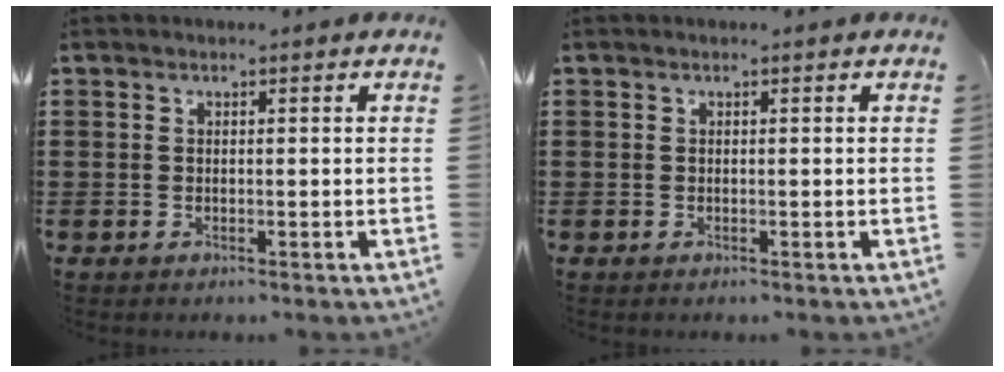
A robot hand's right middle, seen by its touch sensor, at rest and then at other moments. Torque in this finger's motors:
{"motor_torque": [1.03, -1.11, 0.00, 0.02]}